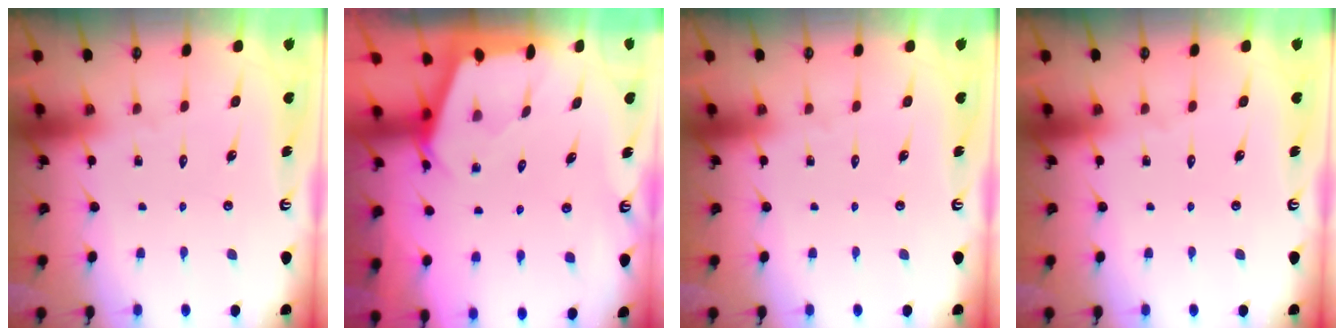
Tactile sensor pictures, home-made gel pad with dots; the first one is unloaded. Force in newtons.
{"total": 2.4, "press": 2.4, "slide": 0.3}
{"total": 0.0}
{"total": 0.0}